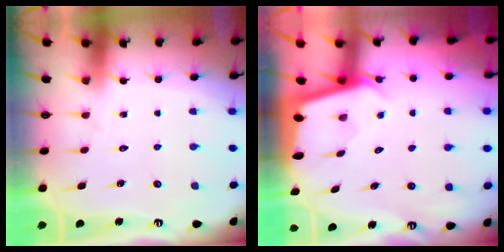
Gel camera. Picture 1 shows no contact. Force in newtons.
{"total": 2.0, "press": 2.0, "slide": 0.3}